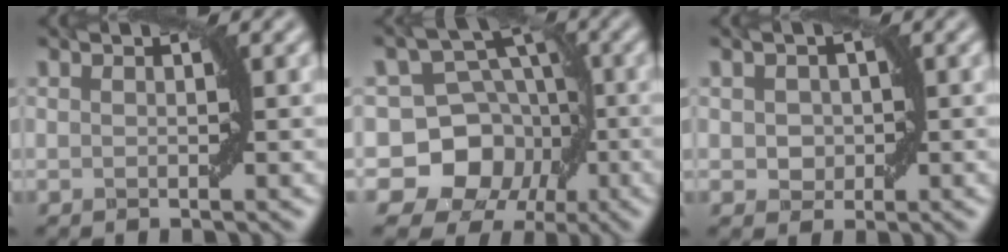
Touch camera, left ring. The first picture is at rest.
{"total": 10.8, "force": [-3.0, 9.7, 3.7], "torque": [-0.046, 0.016, -0.081]}
{"total": 1.9, "force": [0.1, 1.6, 0.9], "torque": [-0.013, 0.000, -0.001]}